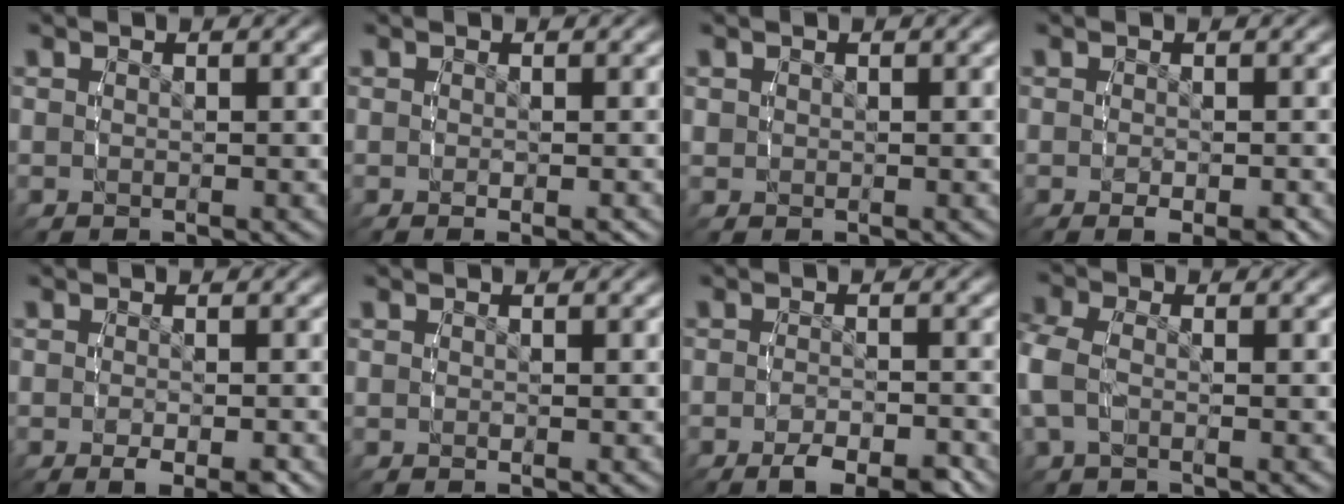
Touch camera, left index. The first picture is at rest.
{"total": 1.0, "force": [-0.5, 0.2, 0.8], "torque": [-0.015, -0.004, -0.006]}
{"total": 0.9, "force": [0.3, 0.9, 0.2], "torque": [-0.007, 0.000, 0.010]}
{"total": 2.0, "force": [-1.1, 0.7, 1.5], "torque": [-0.029, -0.009, -0.013]}
{"total": 2.5, "force": [-1.3, 0.9, 2.0], "torque": [-0.038, -0.012, -0.017]}
{"total": 0.0}
{"total": 3.8, "force": [-2.7, 1.2, 2.5], "torque": [-0.047, -0.010, -0.045]}
{"total": 3.3, "force": [-0.6, 2.5, 2.1], "torque": [-0.082, -0.011, -0.009]}